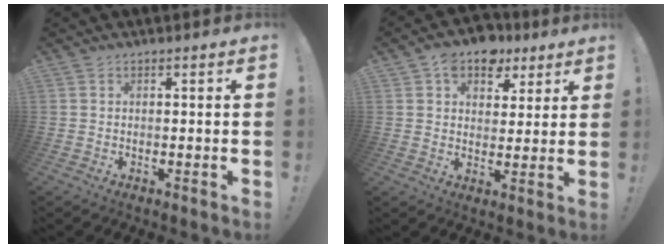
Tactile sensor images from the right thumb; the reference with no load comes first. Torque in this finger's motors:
{"motor_torque": [-0.07, 0.13, 0.86, 0.30, 0.00]}